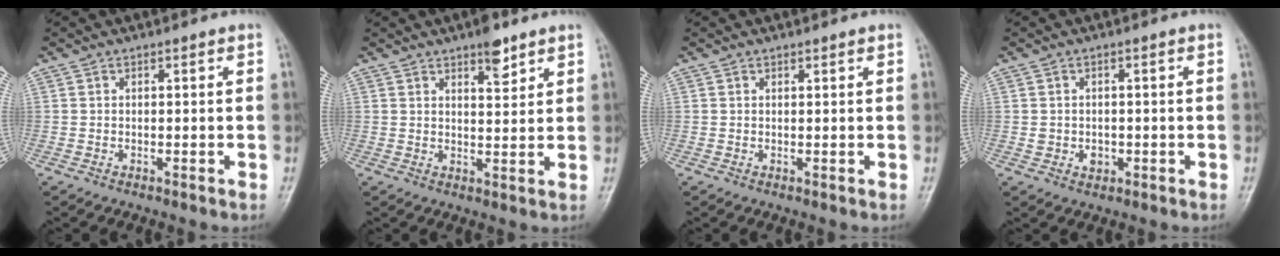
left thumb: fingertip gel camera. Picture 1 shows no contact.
{"total": 4.9, "force": [3.3, 1.7, 3.1], "torque": [-0.033, -0.021, 0.050]}
{"total": 0.7, "force": [0.6, 0.2, 0.4], "torque": [-0.007, -0.002, 0.009]}
{"total": 2.6, "force": [-0.4, 2.3, 1.2], "torque": [-0.008, 0.003, -0.001]}